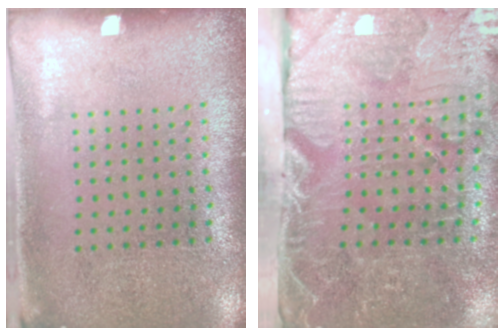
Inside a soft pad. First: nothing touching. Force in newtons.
{"total": 4.4, "press": 3.9, "slide": 1.9}